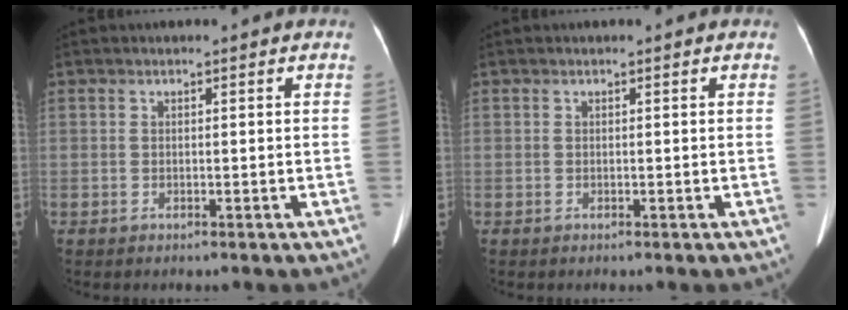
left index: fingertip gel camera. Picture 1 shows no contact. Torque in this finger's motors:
{"motor_torque": [0.08, -0.08, -0.01, -0.01]}